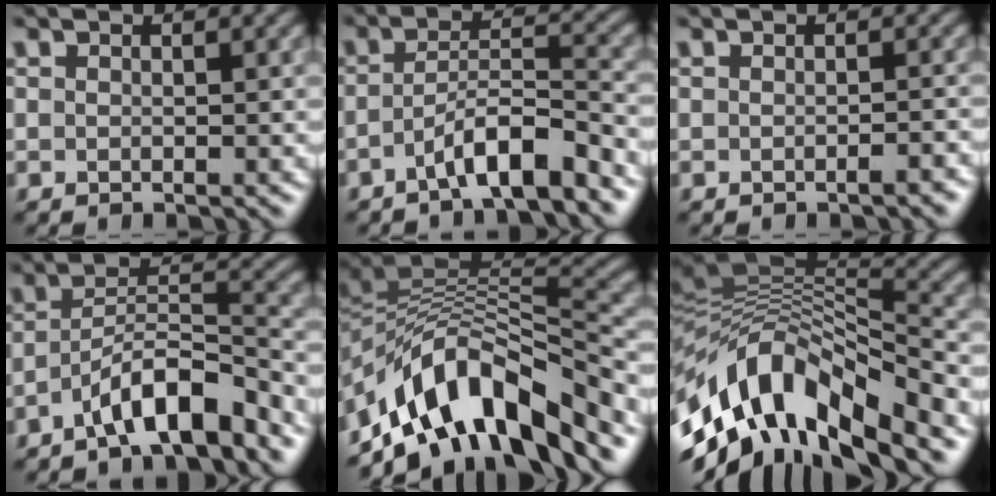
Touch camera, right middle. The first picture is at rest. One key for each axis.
{"total": 5.2, "fx": -3.2, "fy": 1.0, "fz": 3.9, "tx": -0.063, "ty": 0.011, "tz": -0.059}
{"total": 1.1, "fx": -0.7, "fy": 0.2, "fz": 0.8, "tx": -0.010, "ty": 0.003, "tz": -0.011}
{"total": 6.3, "fx": -4.3, "fy": 1.6, "fz": 4.4, "tx": -0.071, "ty": 0.010, "tz": -0.076}
{"total": 11.4, "fx": -6.1, "fy": 5.8, "fz": 7.7, "tx": -0.129, "ty": 0.017, "tz": -0.117}
{"total": 12.2, "fx": -4.9, "fy": 5.5, "fz": 9.7, "tx": -0.182, "ty": 0.016, "tz": -0.088}